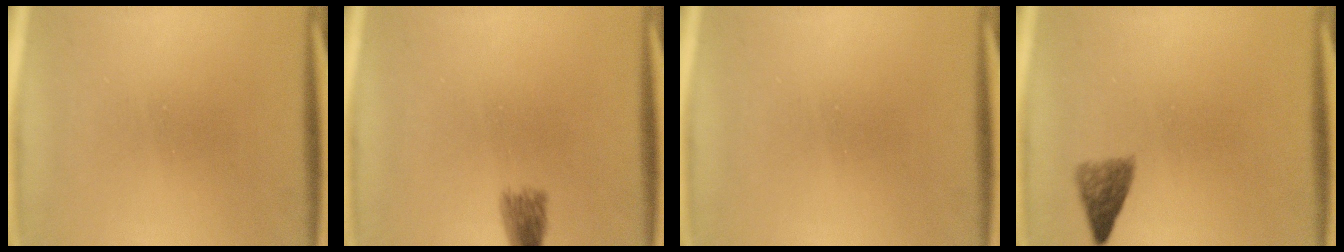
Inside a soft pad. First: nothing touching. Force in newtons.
{"total": 2.0}
{"total": 0.0}
{"total": 2.9}